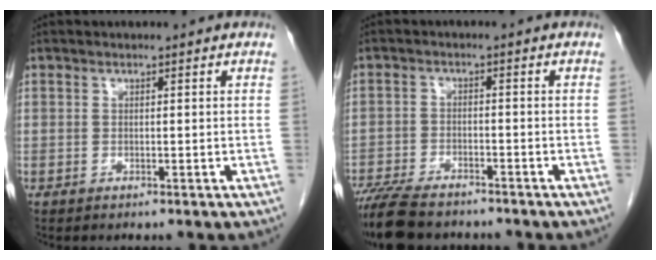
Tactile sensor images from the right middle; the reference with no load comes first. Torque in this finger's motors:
{"motor_torque": [1.11, -1.03, 0.33, 0.12]}